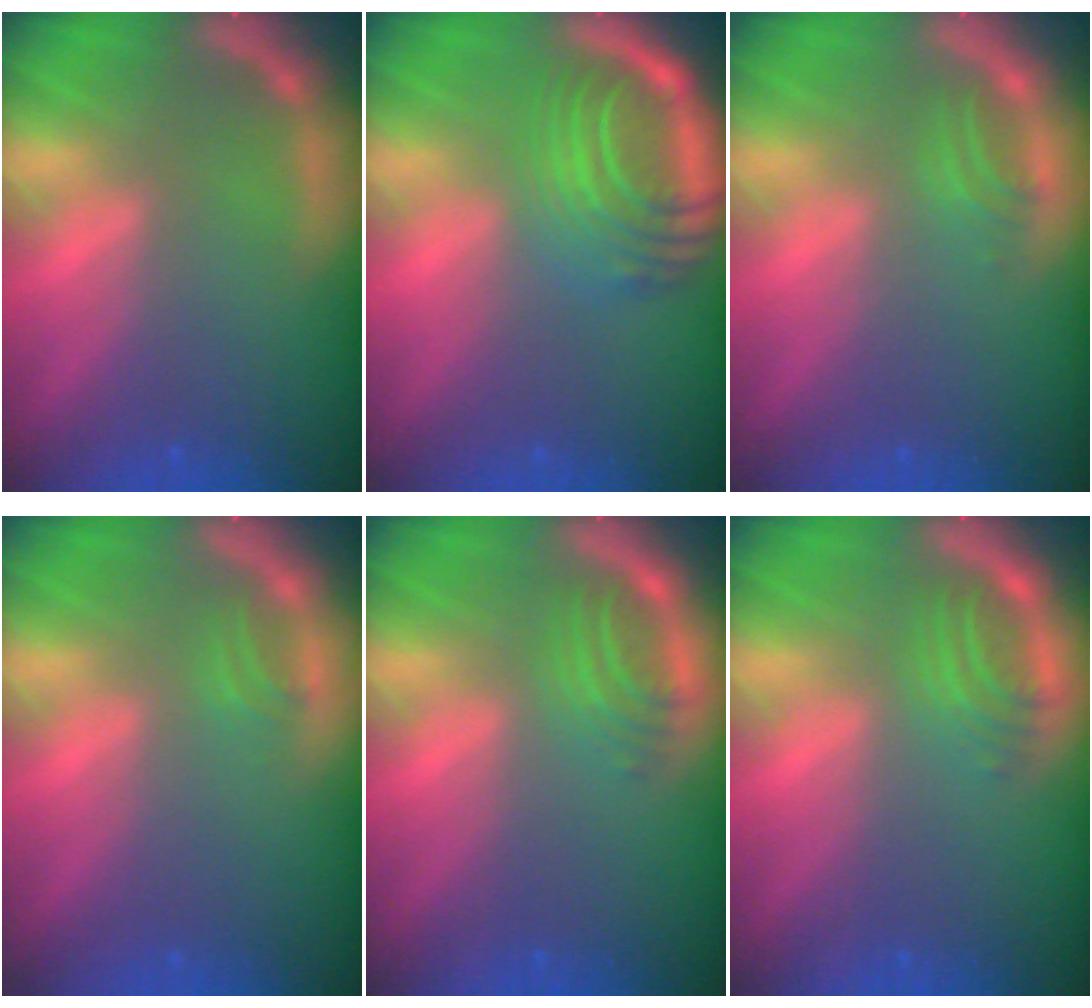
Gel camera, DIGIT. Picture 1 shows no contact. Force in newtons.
{"total": 8.5}
{"total": 1.5}
{"total": 0.9}
{"total": 2.9}
{"total": 2.9}